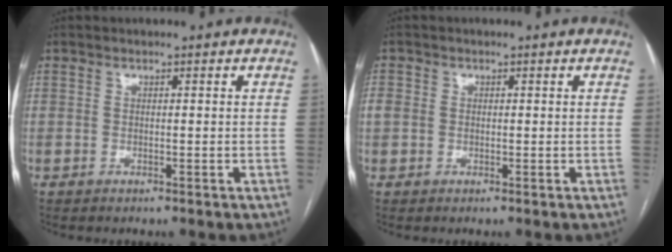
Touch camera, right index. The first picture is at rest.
{"total": 2.1, "force": [0.2, 1.9, 0.9], "torque": [-0.022, 0.014, 0.007]}